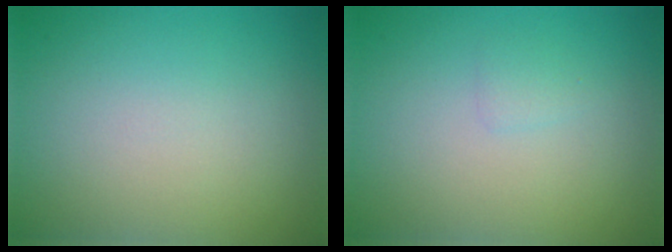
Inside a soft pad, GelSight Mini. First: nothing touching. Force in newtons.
{"total": 0.8, "press": 0.8, "slide": 0.1}